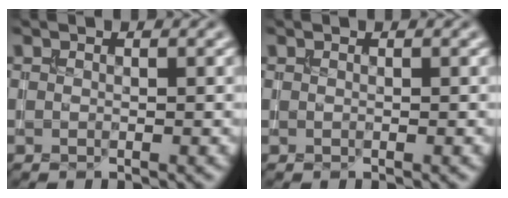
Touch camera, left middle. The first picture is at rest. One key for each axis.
{"total": 0.0}